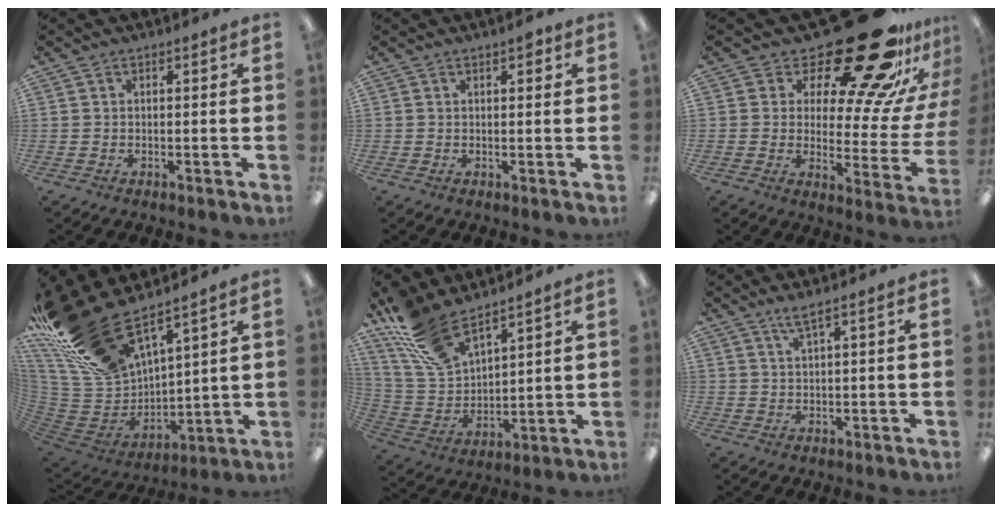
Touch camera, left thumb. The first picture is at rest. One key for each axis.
{"total": 2.0, "fx": 1.1, "fy": 1.0, "fz": 1.3, "tx": -0.011, "ty": -0.004, "tz": 0.016}
{"total": 25.8, "fx": 18.6, "fy": 8.5, "fz": 15.7, "tx": -0.198, "ty": -0.147, "tz": 0.308}
{"total": 25.0, "fx": 18.8, "fy": 10.0, "fz": 13.1, "tx": -0.266, "ty": -0.111, "tz": 0.340}
{"total": 15.5, "fx": 12.1, "fy": 6.5, "fz": 7.2, "tx": -0.180, "ty": -0.055, "tz": 0.228}
{"total": 2.8, "fx": 2.1, "fy": -0.1, "fz": 1.8, "tx": -0.042, "ty": 0.000, "tz": 0.037}